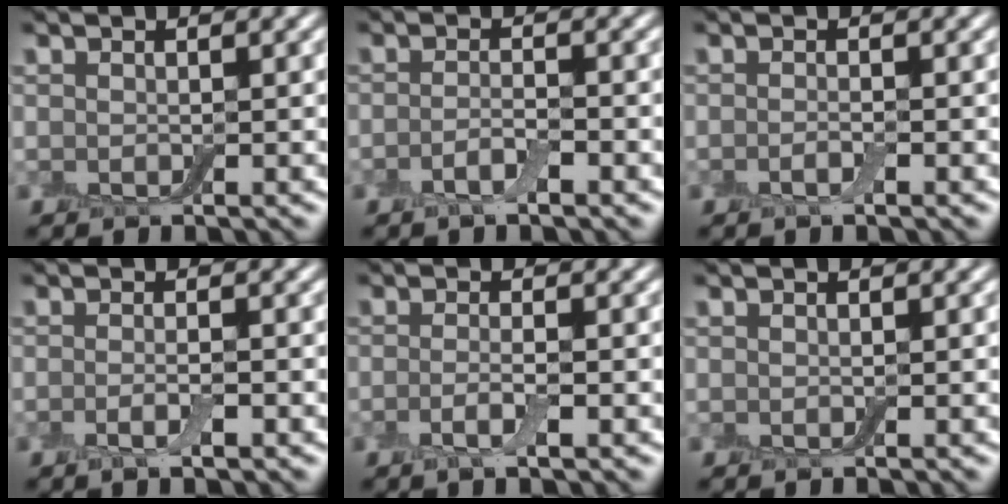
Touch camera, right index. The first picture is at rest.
{"total": 1.8, "force": [-1.0, 0.5, 1.5], "torque": [-0.030, 0.001, -0.023]}
{"total": 0.9, "force": [-0.5, 0.2, 0.8], "torque": [-0.016, -0.003, -0.010]}
{"total": 1.7, "force": [-0.7, 0.3, 1.5], "torque": [-0.030, -0.007, -0.016]}
{"total": 2.0, "force": [-0.7, 0.4, 1.8], "torque": [-0.038, -0.004, -0.018]}
{"total": 0.0}